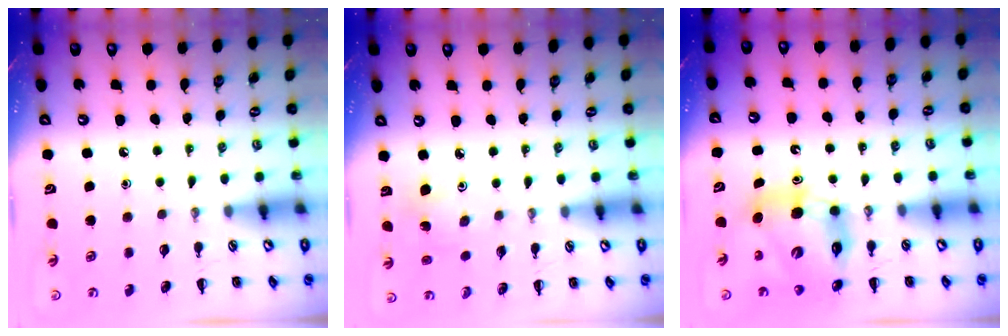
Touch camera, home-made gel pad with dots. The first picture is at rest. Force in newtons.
{"total": 3.9, "press": 3.7, "slide": 1.3}
{"total": 11.9, "press": 11.4, "slide": 3.5}